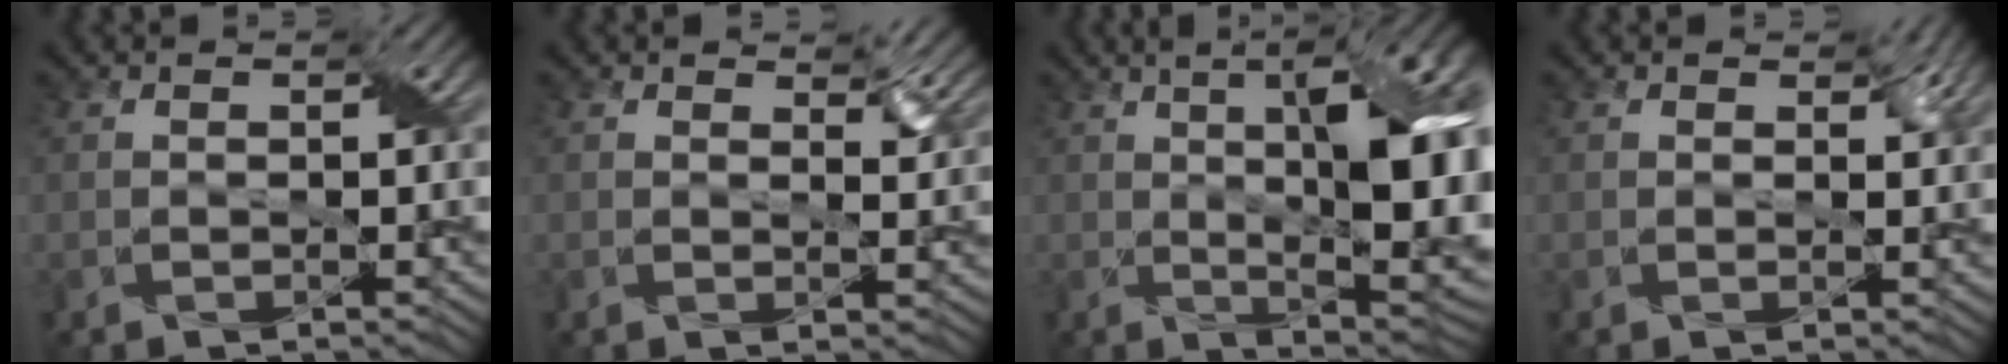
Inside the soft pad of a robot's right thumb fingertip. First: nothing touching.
{"total": 3.4, "force": [2.5, 1.3, 1.9], "torque": [-0.036, -0.003, 0.042]}
{"total": 16.1, "force": [2.8, 5.8, 14.8], "torque": [-0.201, 0.025, 0.048]}
{"total": 2.0, "force": [1.3, 0.9, 1.2], "torque": [-0.019, -0.004, 0.024]}